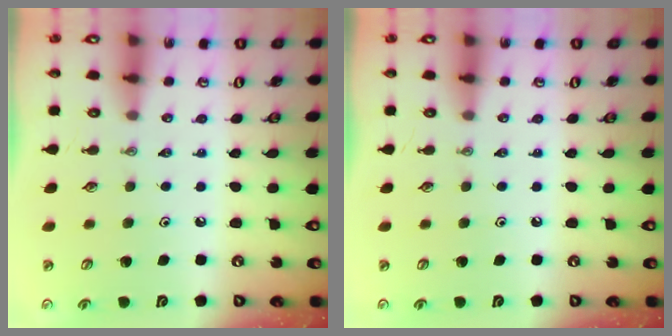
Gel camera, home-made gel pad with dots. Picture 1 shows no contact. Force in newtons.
{"total": 0.0}